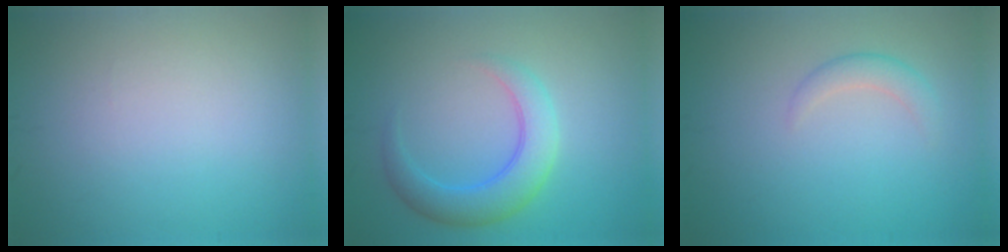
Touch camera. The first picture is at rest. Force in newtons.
{"total": 4.2, "press": 4.2, "slide": 0.1}
{"total": 1.6, "press": 1.6, "slide": 0.1}